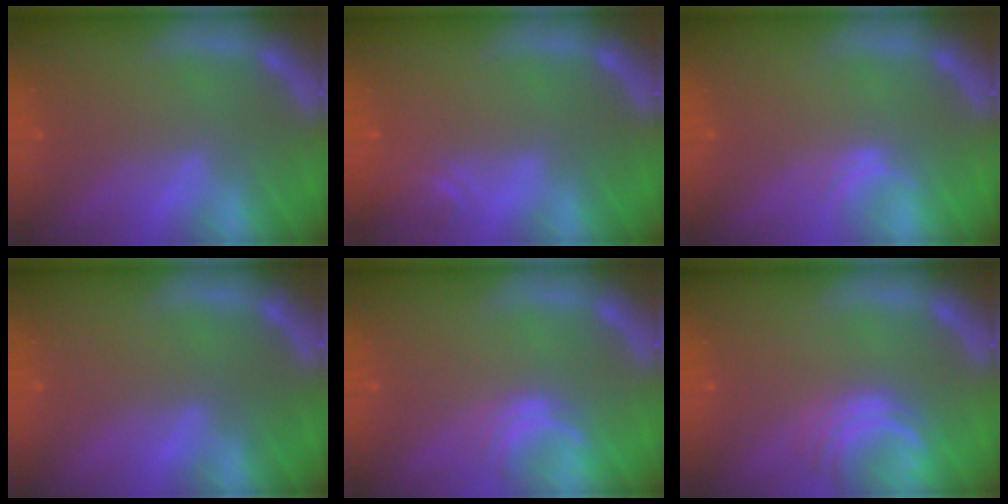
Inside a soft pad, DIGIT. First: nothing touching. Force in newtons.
{"total": 1.9}
{"total": 1.0}
{"total": 0.0}
{"total": 2.0}
{"total": 3.4}